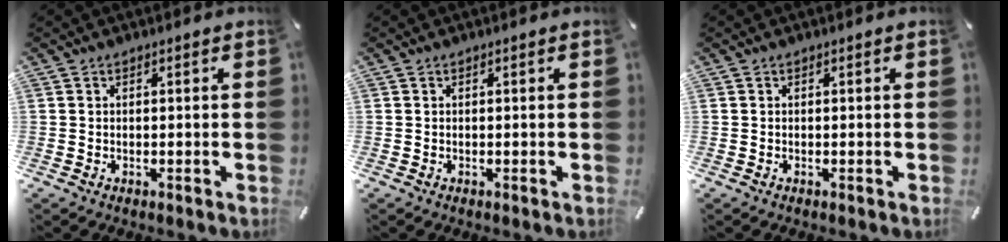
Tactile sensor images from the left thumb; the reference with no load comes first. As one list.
[{"total": 0.0}, {"total": 0.0}]